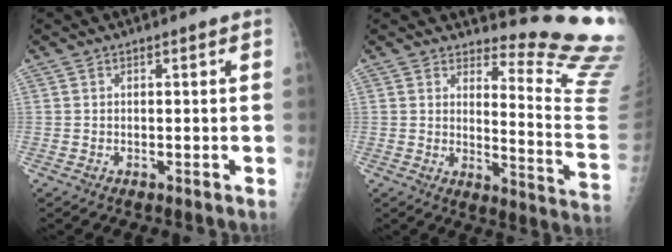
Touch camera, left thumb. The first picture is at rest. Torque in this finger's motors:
{"motor_torque": [0.29, 0.02, -0.27, -0.69, 0.02]}